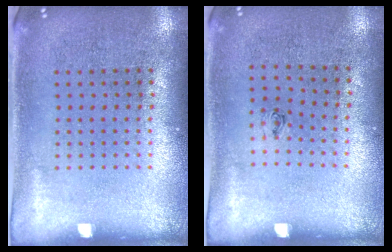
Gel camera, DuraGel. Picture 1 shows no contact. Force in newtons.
{"total": 0.5, "press": 0.1, "slide": 0.5}